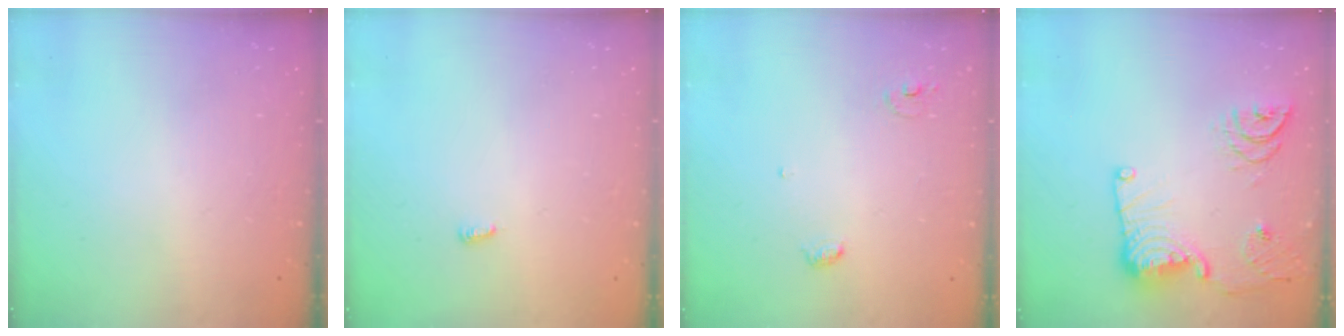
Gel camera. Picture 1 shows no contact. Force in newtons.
{"total": 2.9, "press": 2.9, "slide": 0.3}
{"total": 4.0, "press": 4.0, "slide": 0.3}
{"total": 20.1, "press": 19.4, "slide": 5.4}